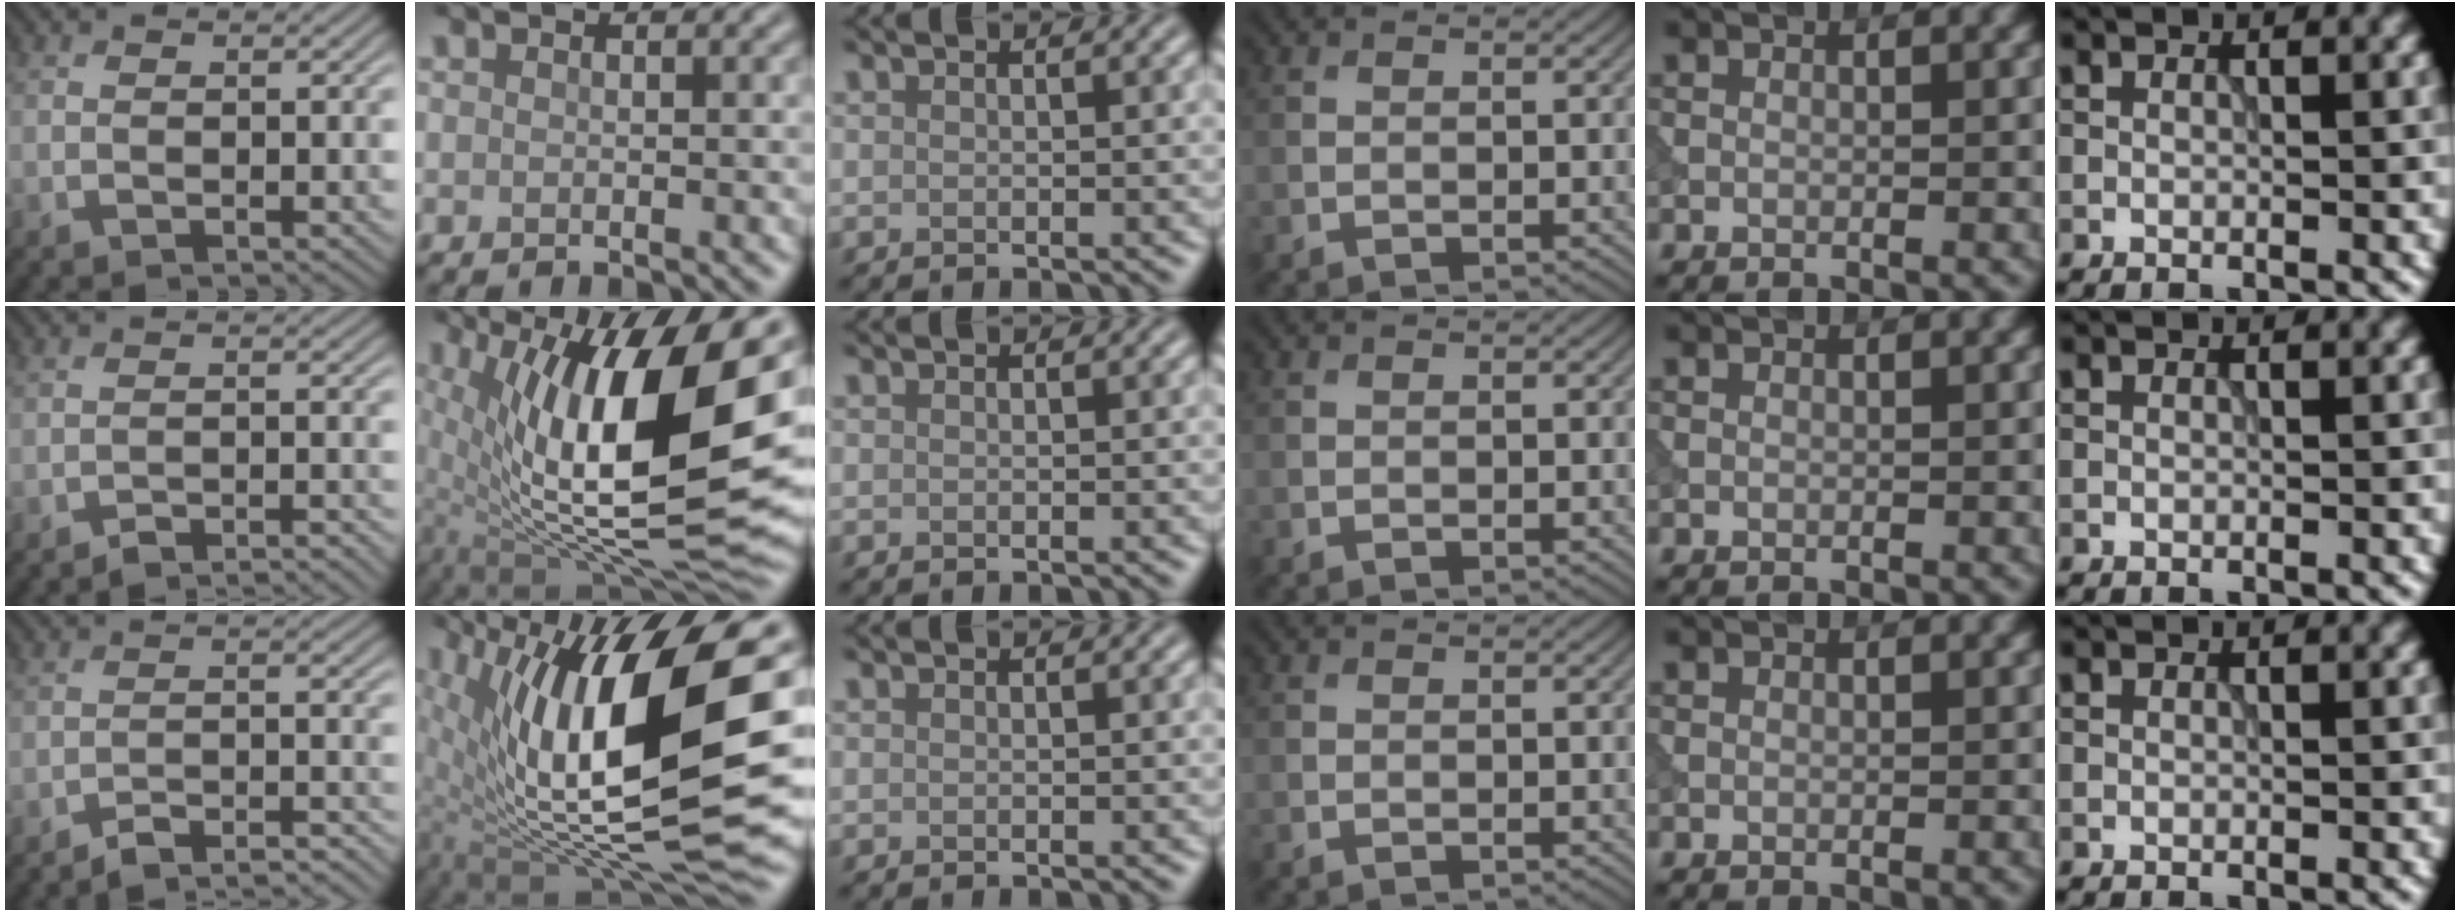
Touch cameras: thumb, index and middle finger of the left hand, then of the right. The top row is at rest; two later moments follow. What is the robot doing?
{"motion": "extract", "object": "tissue"}